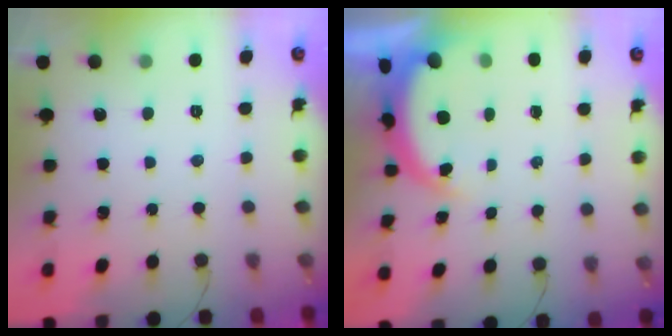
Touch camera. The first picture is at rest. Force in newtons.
{"total": 5.5, "press": 5.5, "slide": 0.4}